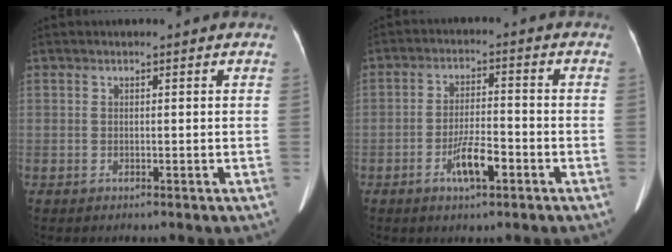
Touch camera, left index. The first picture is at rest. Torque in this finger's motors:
{"motor_torque": [1.07, 0.70, 0.55, 0.13]}